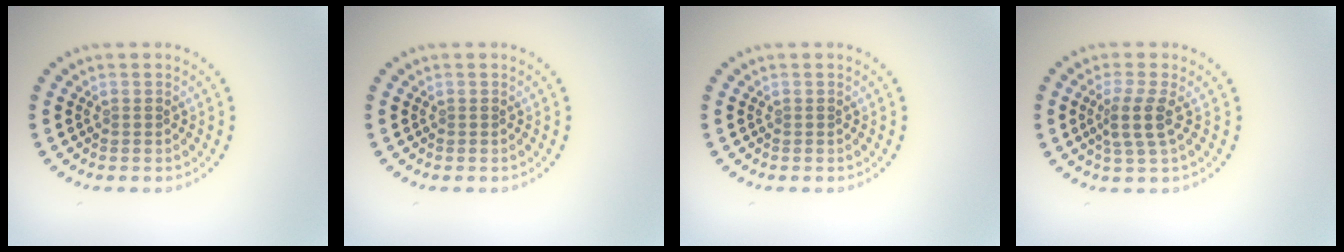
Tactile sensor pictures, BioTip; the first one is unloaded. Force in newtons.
{"total": 0.0}
{"total": 0.0}
{"total": 2.5, "press": 2.0, "slide": 1.6}